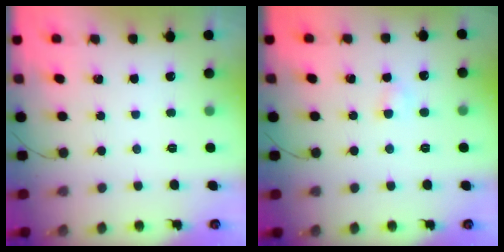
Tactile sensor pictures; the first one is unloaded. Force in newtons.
{"total": 3.0, "press": 2.9, "slide": 0.8}